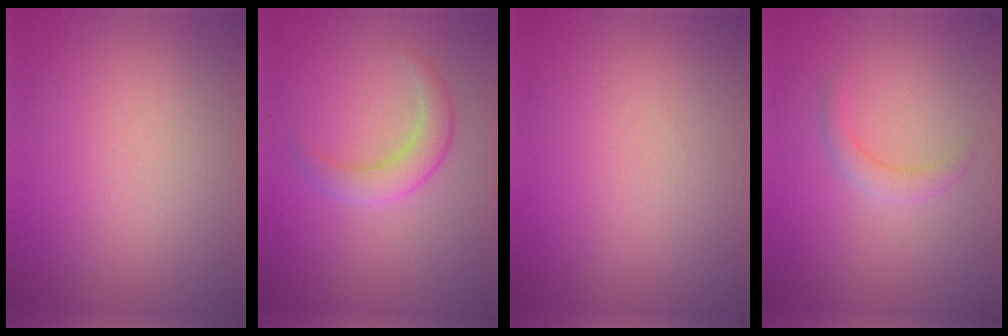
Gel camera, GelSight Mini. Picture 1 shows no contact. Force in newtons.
{"total": 2.7, "press": 2.7, "slide": 0.1}
{"total": 0.0}
{"total": 1.5, "press": 1.5, "slide": 0.0}